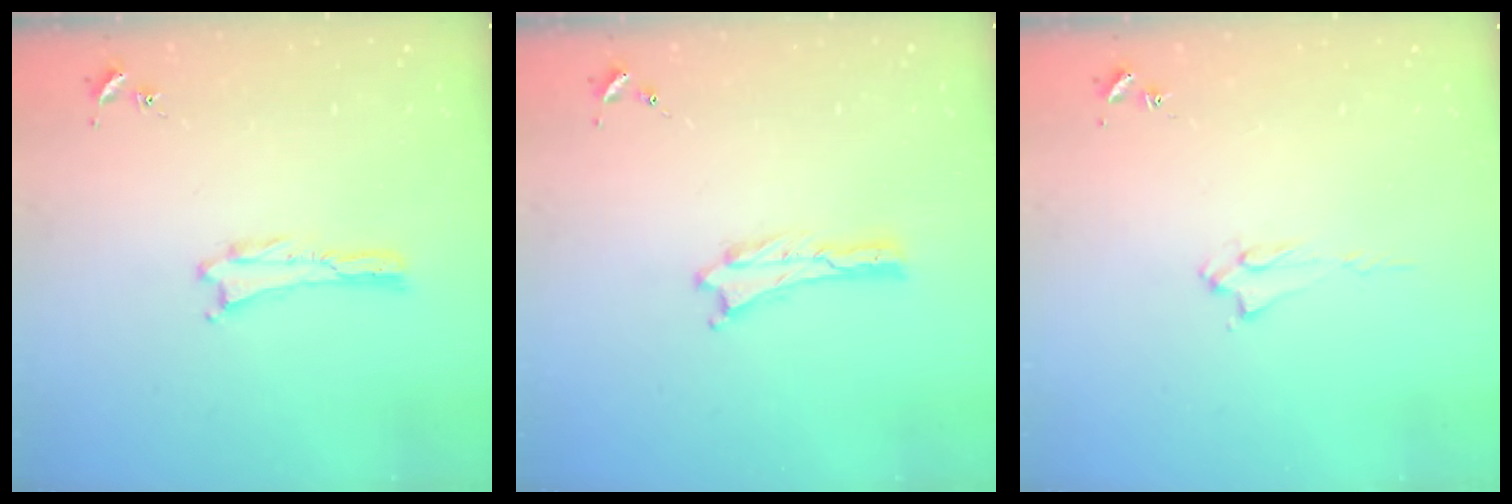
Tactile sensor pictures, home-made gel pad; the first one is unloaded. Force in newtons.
{"total": 0.0}
{"total": 1.9, "press": 1.8, "slide": 0.4}